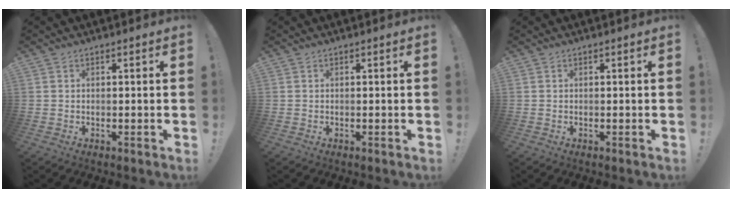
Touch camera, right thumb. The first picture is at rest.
{"total": 0.0}
{"total": 0.0}